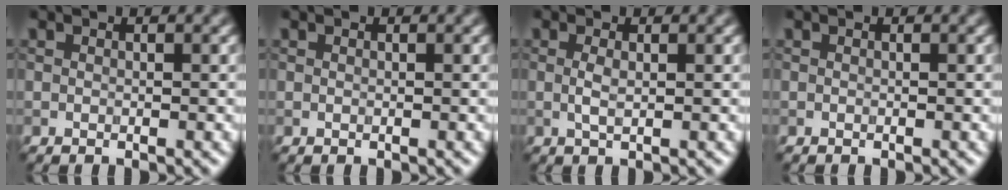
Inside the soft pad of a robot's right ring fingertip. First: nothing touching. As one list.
[{"total": 0.0}, {"total": 1.2, "force": [-0.1, 0.2, 1.1], "torque": [-0.025, -0.001, -0.003]}, {"total": 0.0}]